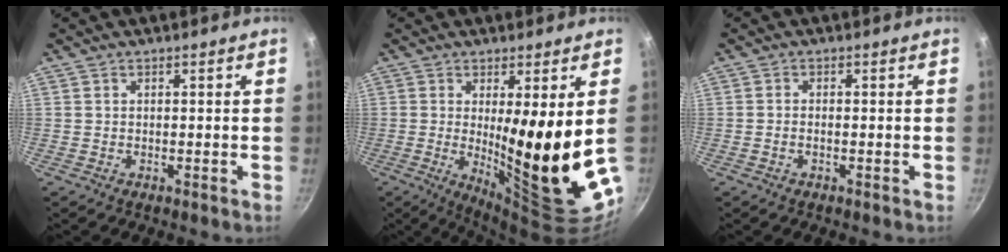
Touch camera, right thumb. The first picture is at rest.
{"total": 17.4, "force": [0.5, 3.1, 17.1], "torque": [-0.239, -0.040, 0.025]}
{"total": 1.0, "force": [-0.5, 0.4, 0.8], "torque": [-0.026, 0.007, -0.014]}